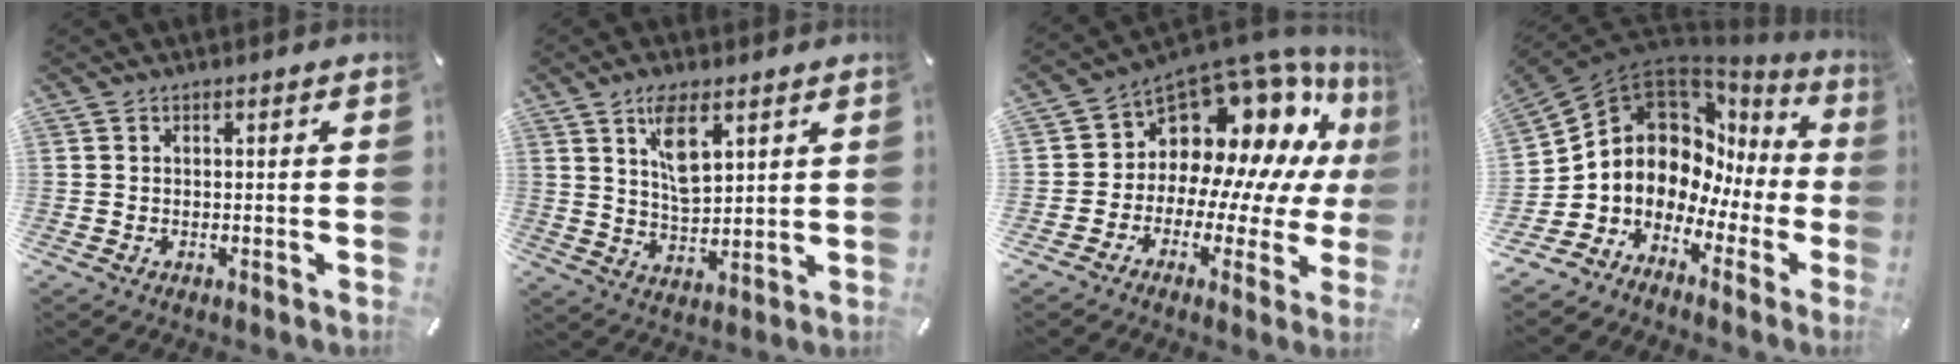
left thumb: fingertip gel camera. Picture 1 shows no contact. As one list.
[{"total": 8.7, "force": [4.6, 3.9, 6.3], "torque": [-0.110, -0.016, 0.078]}, {"total": 14.4, "force": [8.0, 9.7, 7.1], "torque": [-0.110, -0.091, 0.144]}, {"total": 9.9, "force": [3.2, 8.4, 4.1], "torque": [-0.089, -0.061, 0.059]}]